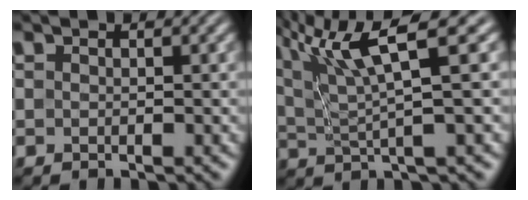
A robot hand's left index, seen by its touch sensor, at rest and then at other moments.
{"total": 8.5, "force": [4.4, 1.1, 7.1], "torque": [-0.131, 0.020, 0.086]}